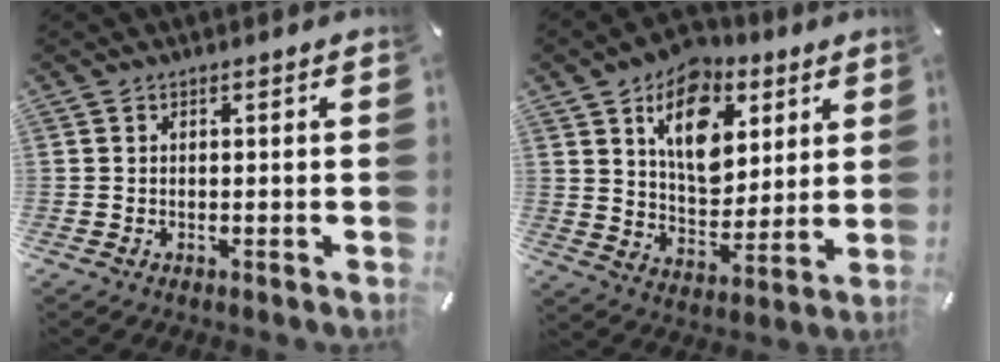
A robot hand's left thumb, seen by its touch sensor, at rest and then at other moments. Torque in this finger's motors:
{"motor_torque": [0.99, 1.25, 1.31, -1.45, 0.30]}